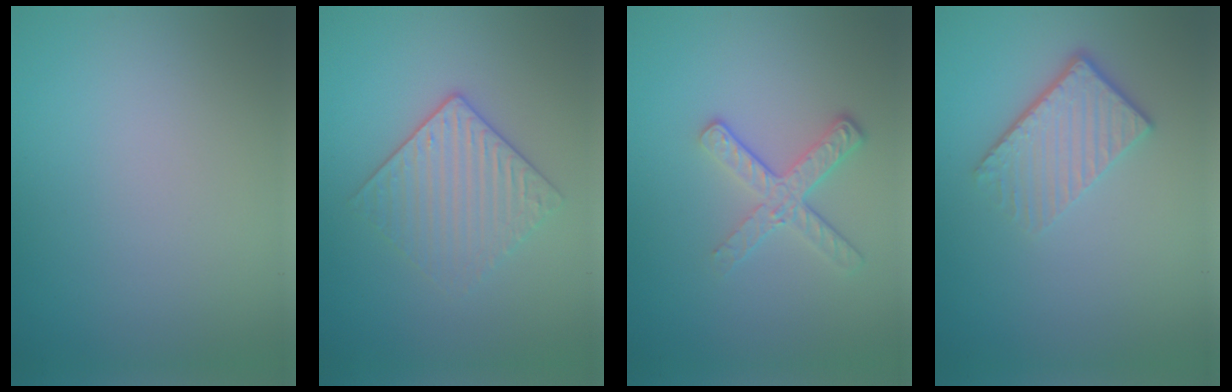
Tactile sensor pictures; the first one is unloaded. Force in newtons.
{"total": 3.4, "press": 3.1, "slide": 1.6}
{"total": 3.2, "press": 2.5, "slide": 2.0}
{"total": 4.1, "press": 2.8, "slide": 3.0}